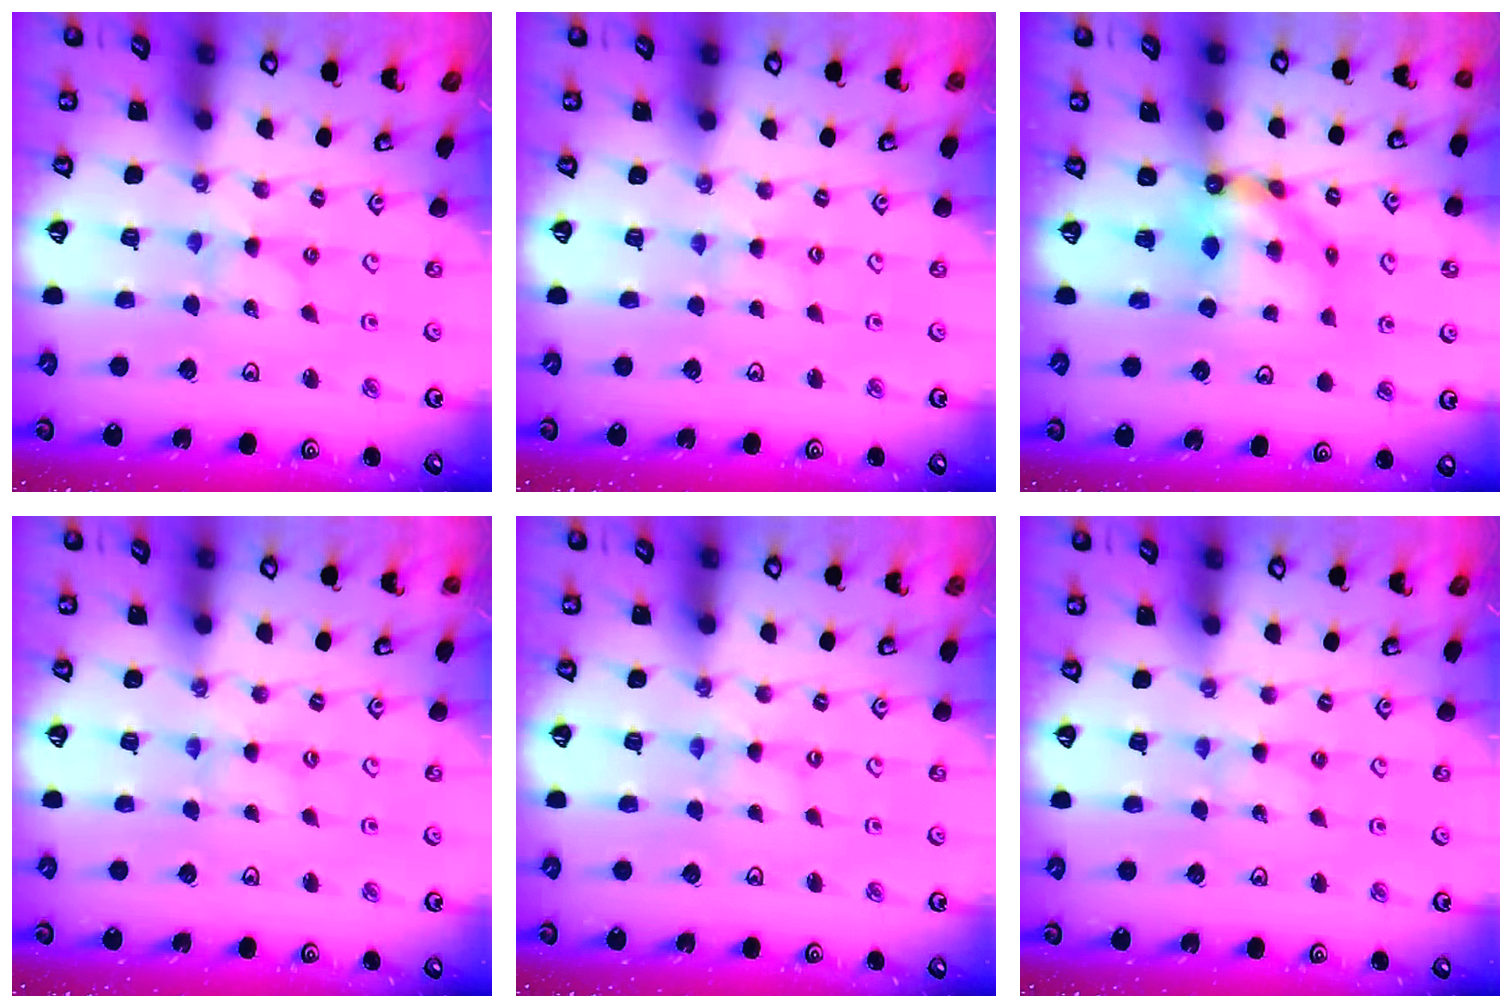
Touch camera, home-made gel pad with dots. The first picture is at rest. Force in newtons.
{"total": 1.9, "press": 1.9, "slide": 0.4}
{"total": 6.9, "press": 6.9, "slide": 0.6}
{"total": 0.5, "press": 0.5, "slide": 0.1}
{"total": 0.0}
{"total": 1.3, "press": 1.3, "slide": 0.2}